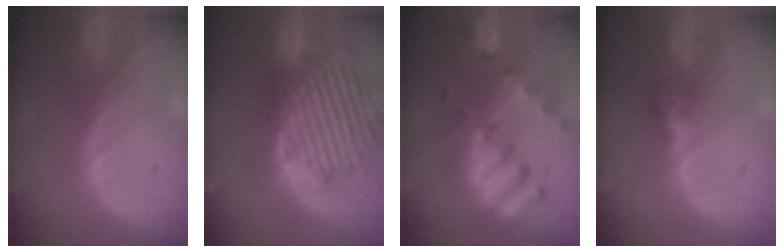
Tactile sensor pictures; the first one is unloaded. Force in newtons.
{"total": 14.0, "press": 11.9, "slide": 7.4}
{"total": 10.0, "press": 8.8, "slide": 4.7}
{"total": 2.7, "press": 2.6, "slide": 0.8}